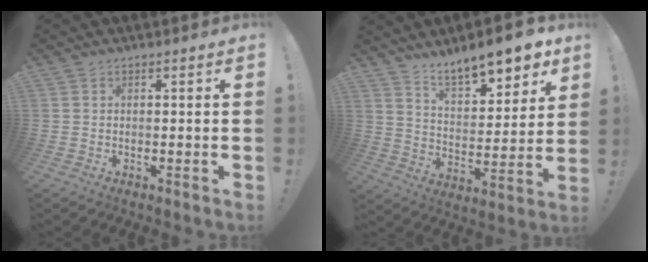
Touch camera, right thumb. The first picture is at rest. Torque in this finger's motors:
{"motor_torque": [-0.32, 1.45, 0.62, 0.64, 0.06]}